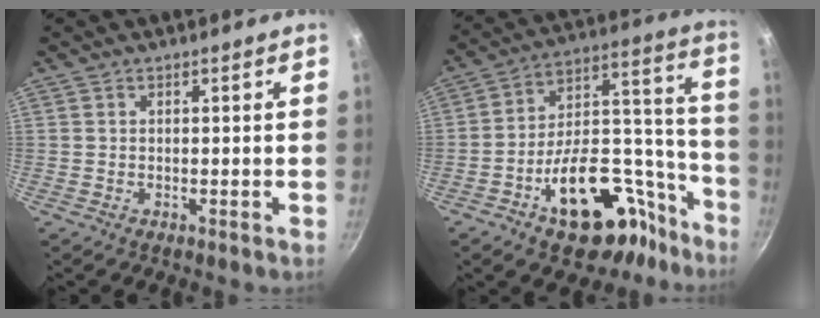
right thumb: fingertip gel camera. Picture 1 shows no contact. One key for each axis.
{"total": 21.9, "fx": -12.3, "fy": 10.9, "fz": 14.5, "tx": -0.180, "ty": 0.111, "tz": -0.188}